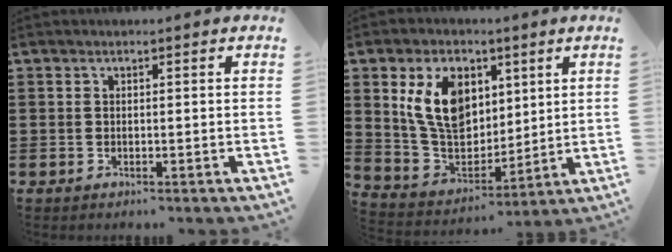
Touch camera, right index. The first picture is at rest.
{"total": 11.6, "force": [4.0, 7.9, 7.4], "torque": [-0.173, 0.016, 0.076]}